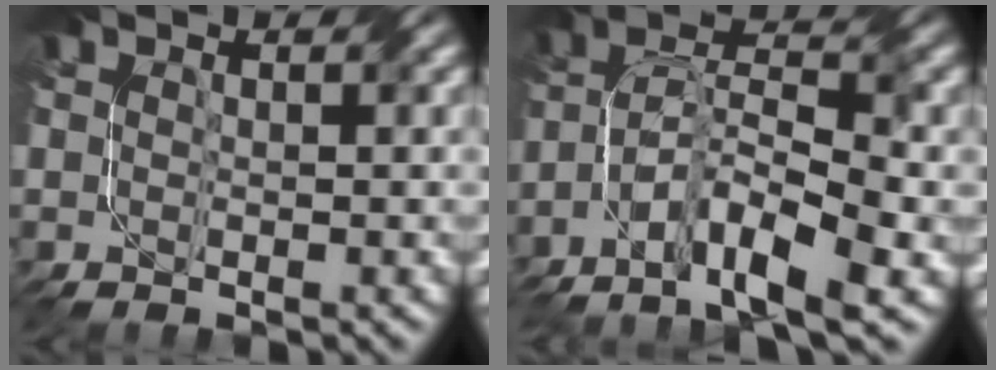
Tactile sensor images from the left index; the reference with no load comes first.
{"total": 10.1, "force": [-6.0, 3.4, 7.4], "torque": [-0.135, 0.005, -0.115]}